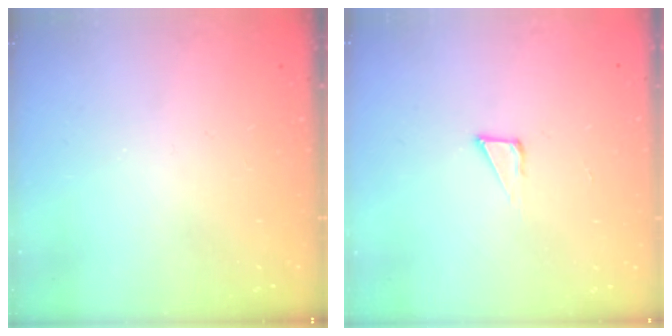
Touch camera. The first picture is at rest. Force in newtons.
{"total": 4.3, "press": 4.3, "slide": 0.3}